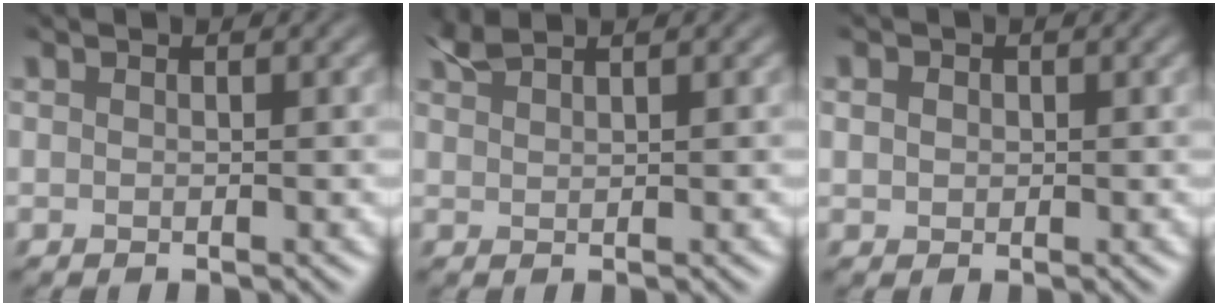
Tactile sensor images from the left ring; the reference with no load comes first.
{"total": 1.6, "force": [1.4, 0.2, 0.7], "torque": [-0.016, 0.006, 0.026]}
{"total": 1.1, "force": [0.0, 1.0, 0.4], "torque": [-0.011, -0.003, -0.004]}